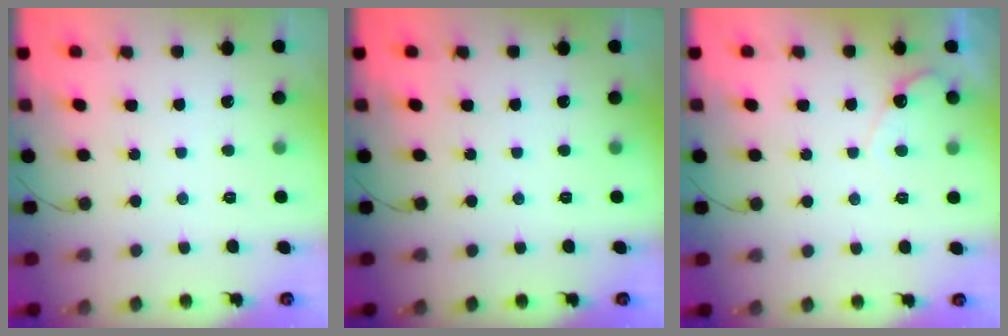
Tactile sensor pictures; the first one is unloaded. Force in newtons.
{"total": 0.0}
{"total": 3.7, "press": 3.7, "slide": 0.2}